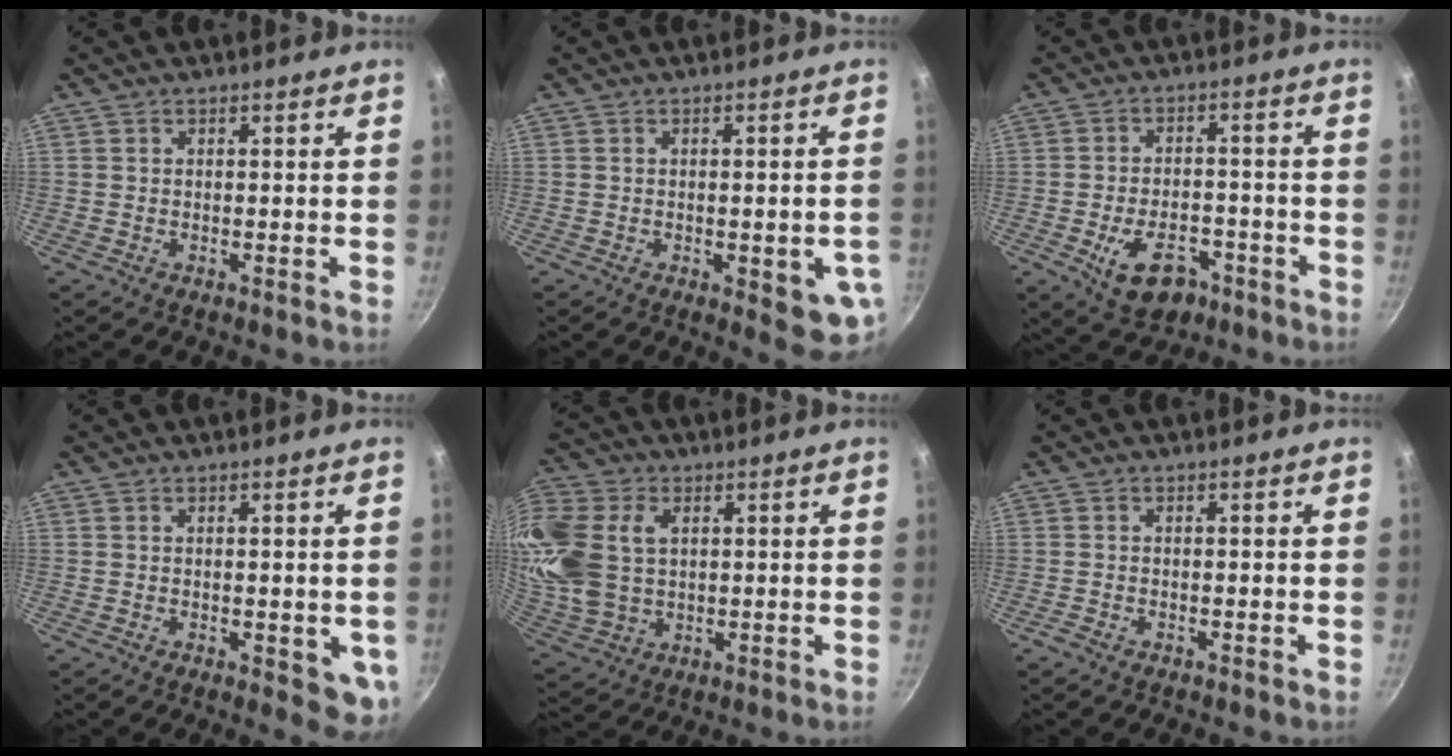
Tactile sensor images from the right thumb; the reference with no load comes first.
{"total": 8.6, "force": [-2.1, 2.8, 7.9], "torque": [-0.079, -0.006, -0.022]}
{"total": 9.9, "force": [-4.7, 6.0, 6.3], "torque": [-0.080, 0.023, -0.066]}
{"total": 6.1, "force": [-1.0, 2.4, 5.5], "torque": [-0.059, -0.015, -0.010]}
{"total": 19.0, "force": [3.7, 13.6, 12.7], "torque": [-0.290, 0.006, 0.077]}
{"total": 0.8, "force": [-0.7, 0.2, 0.3], "torque": [-0.019, 0.005, -0.017]}